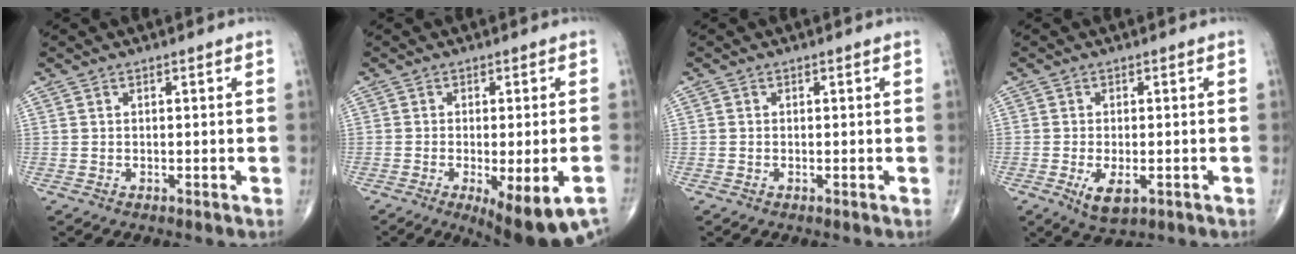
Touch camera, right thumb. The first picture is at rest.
{"total": 12.5, "force": [-6.9, 3.3, 9.9], "torque": [-0.104, 0.004, -0.091]}
{"total": 0.0}
{"total": 4.9, "force": [-1.7, 2.3, 4.0], "torque": [-0.069, -0.008, -0.022]}